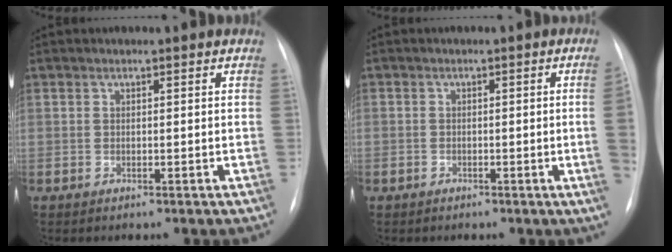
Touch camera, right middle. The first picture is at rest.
{"total": 3.0, "force": [-0.7, -0.4, 2.8], "torque": [-0.038, 0.001, -0.011]}